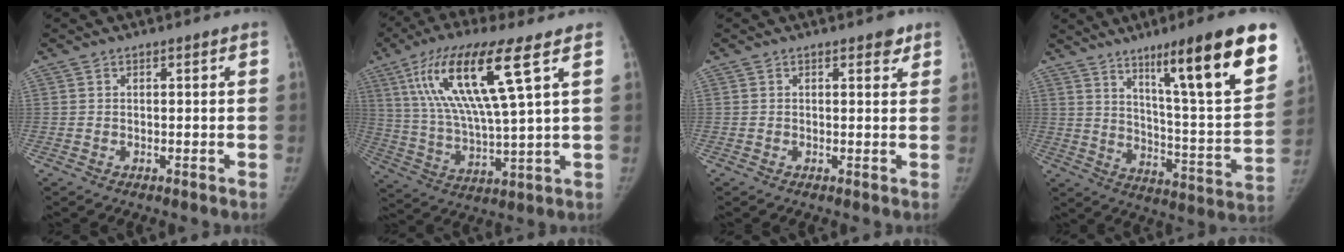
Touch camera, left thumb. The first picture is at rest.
{"total": 18.5, "force": [7.8, 3.1, 16.5], "torque": [-0.330, -0.020, 0.143]}
{"total": 2.1, "force": [1.4, 1.1, 1.2], "torque": [-0.001, -0.006, 0.015]}
{"total": 23.4, "force": [13.4, 2.7, 19.1], "torque": [-0.258, -0.054, 0.210]}